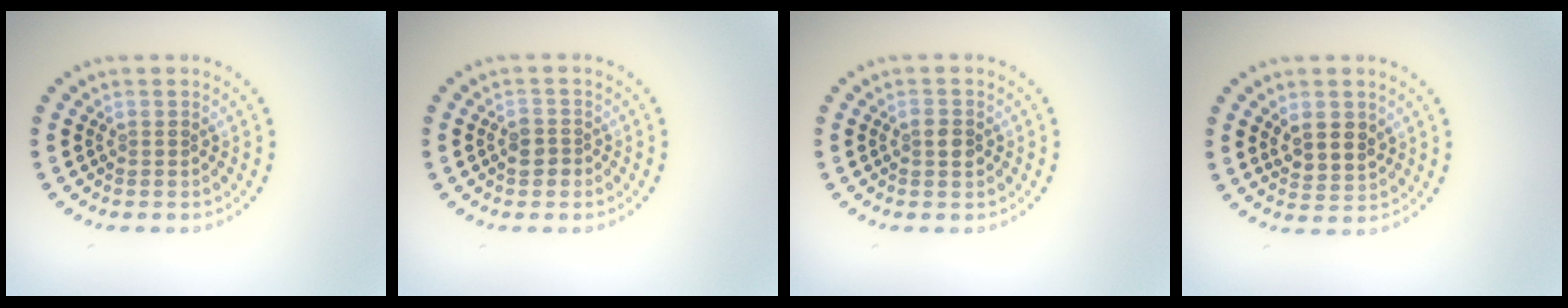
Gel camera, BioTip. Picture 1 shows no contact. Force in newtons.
{"total": 1.8, "press": 1.7, "slide": 0.6}
{"total": 1.8, "press": 1.8, "slide": 0.1}
{"total": 2.8, "press": 2.6, "slide": 1.1}